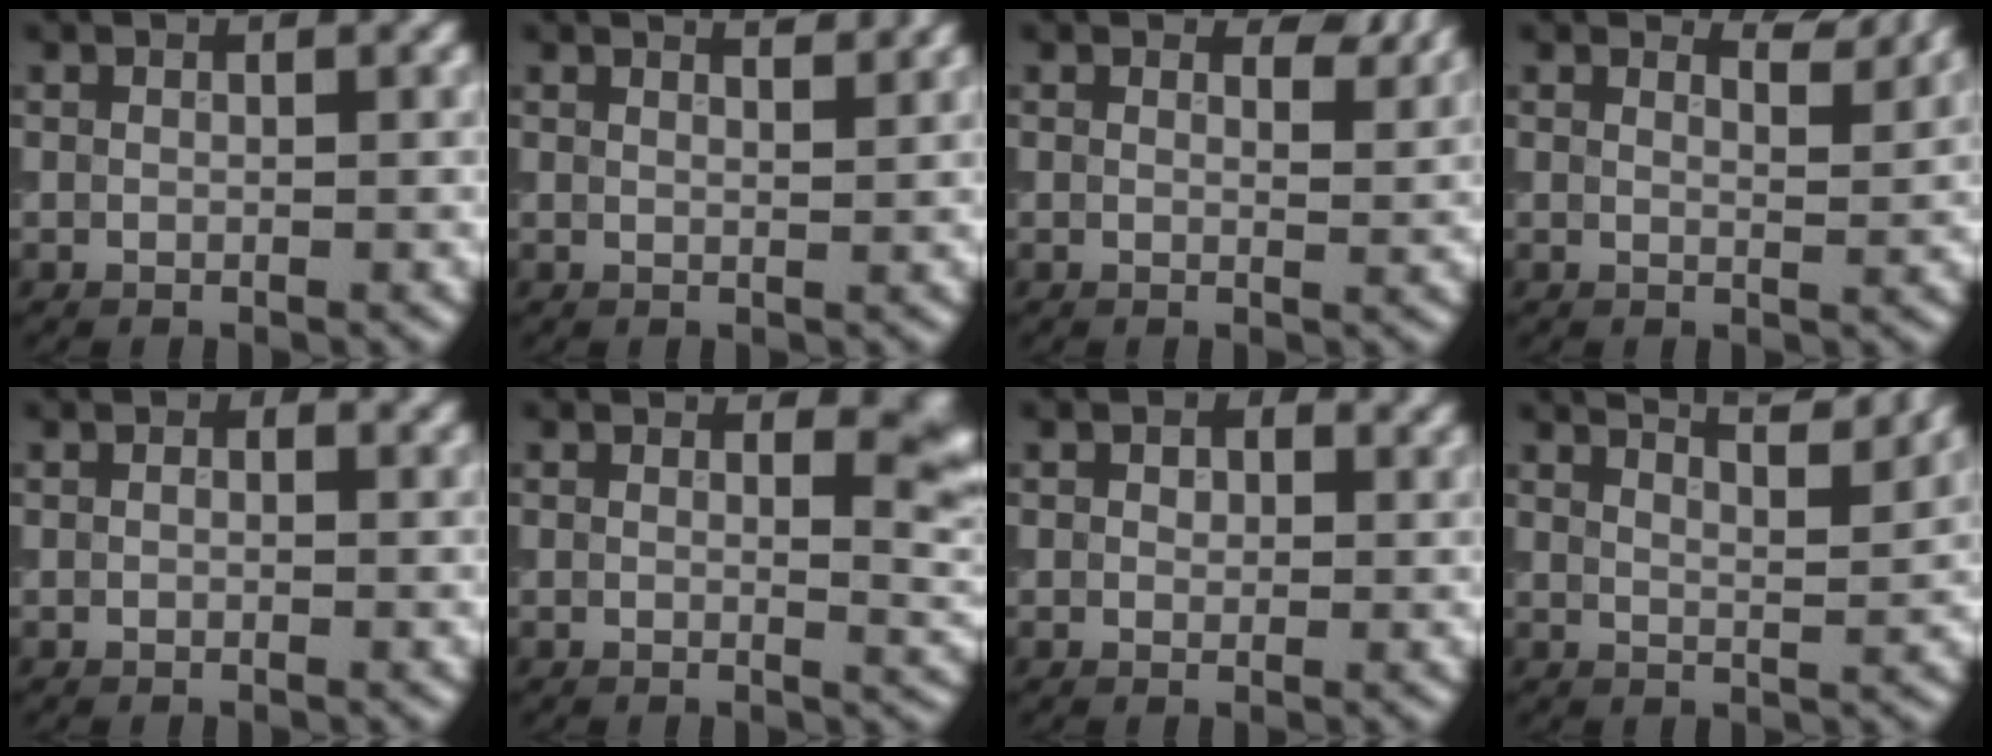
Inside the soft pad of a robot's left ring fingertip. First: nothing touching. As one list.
[{"total": 2.9, "force": [2.3, 1.0, 1.4], "torque": [0.009, 0.014, 0.001]}, {"total": 2.0, "force": [1.6, 0.6, 1.0], "torque": [-0.012, -0.006, 0.021]}, {"total": 2.6, "force": [2.4, 0.4, 0.8], "torque": [-0.008, -0.006, 0.025]}, {"total": 0.9, "force": [0.2, 0.6, 0.6], "torque": [-0.006, -0.003, 0.002]}, {"total": 3.3, "force": [1.4, 1.1, 2.7], "torque": [-0.024, -0.006, 0.017]}, {"total": 1.5, "force": [0.6, 1.1, 0.9], "torque": [-0.013, -0.002, 0.008]}, {"total": 7.6, "force": [6.1, 2.1, 4.0], "torque": [-0.028, 0.032, 0.046]}]